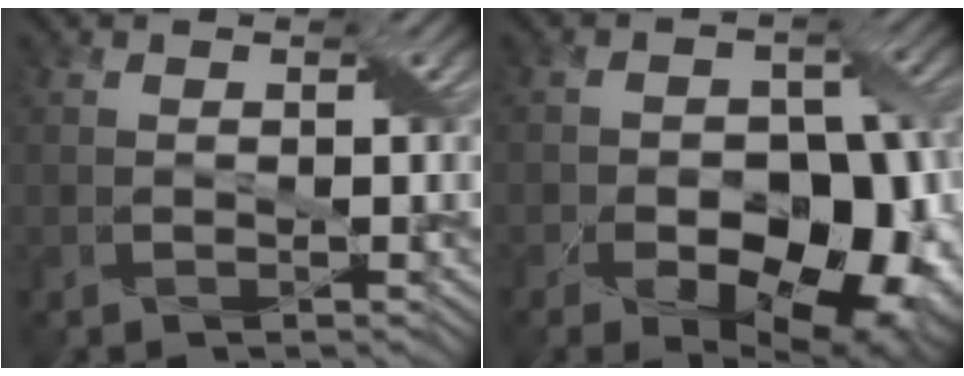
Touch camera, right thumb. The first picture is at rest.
{"total": 14.1, "force": [-6.3, 8.8, 9.0], "torque": [-0.094, -0.007, -0.075]}